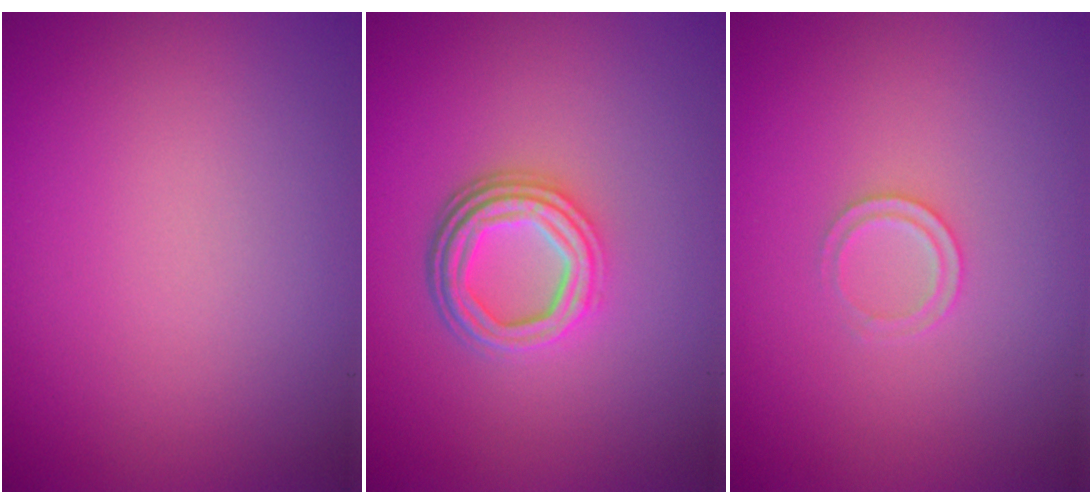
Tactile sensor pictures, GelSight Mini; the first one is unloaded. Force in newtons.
{"total": 4.6, "press": 3.3, "slide": 3.1}
{"total": 1.2, "press": 1.2, "slide": 0.2}